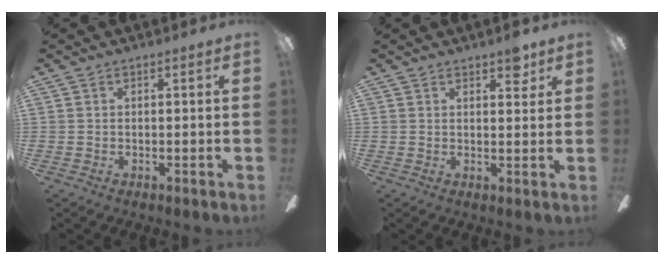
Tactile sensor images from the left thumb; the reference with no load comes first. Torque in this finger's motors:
{"motor_torque": [0.46, 0.05, 0.53, -0.33, 0.02]}